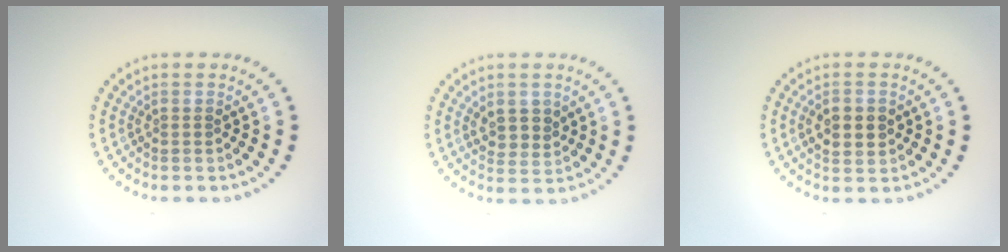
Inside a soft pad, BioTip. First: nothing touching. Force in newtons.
{"total": 2.5, "press": 2.3, "slide": 0.8}
{"total": 3.6, "press": 3.6, "slide": 0.2}